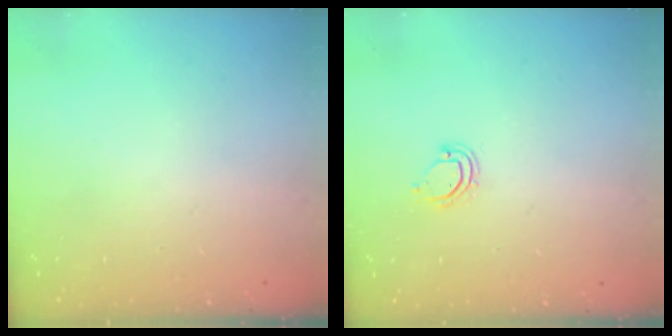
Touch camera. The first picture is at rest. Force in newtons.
{"total": 4.3, "press": 4.3, "slide": 0.3}